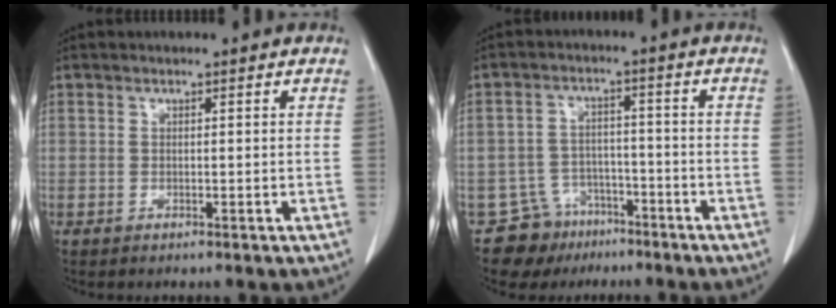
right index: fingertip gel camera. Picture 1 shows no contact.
{"total": 7.0, "force": [-5.0, 4.9, -0.2], "torque": [0.011, 0.024, -0.078]}